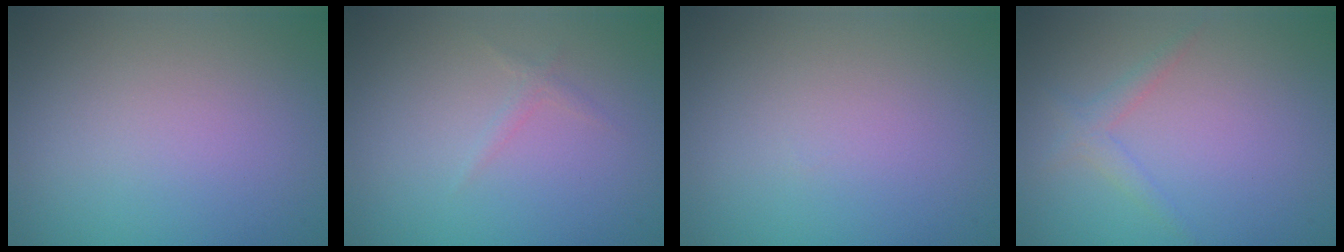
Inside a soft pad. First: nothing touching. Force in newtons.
{"total": 0.7, "press": 0.7, "slide": 0.0}
{"total": 0.0}
{"total": 1.5, "press": 1.5, "slide": 0.1}